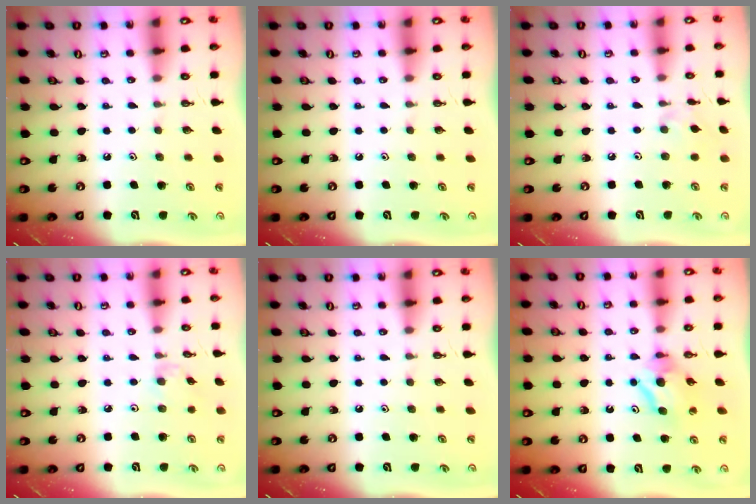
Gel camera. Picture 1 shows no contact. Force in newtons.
{"total": 0.0}
{"total": 1.8, "press": 1.7, "slide": 0.5}
{"total": 2.1, "press": 2.1, "slide": 0.4}
{"total": 0.0}
{"total": 7.5, "press": 7.5, "slide": 0.2}